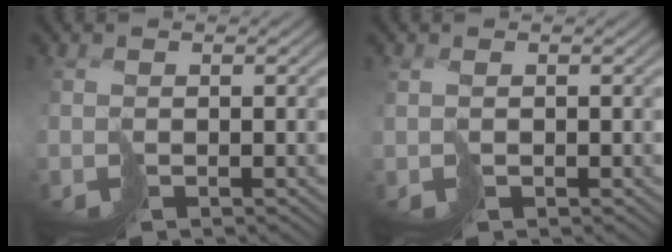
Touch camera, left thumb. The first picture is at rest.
{"total": 0.7, "force": [0.4, 0.4, 0.4], "torque": [-0.009, 0.000, 0.012]}